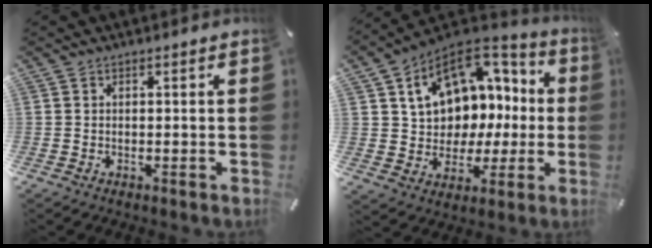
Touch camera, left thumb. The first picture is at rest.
{"total": 15.2, "force": [5.6, 12.1, 7.4], "torque": [-0.120, -0.033, 0.108]}